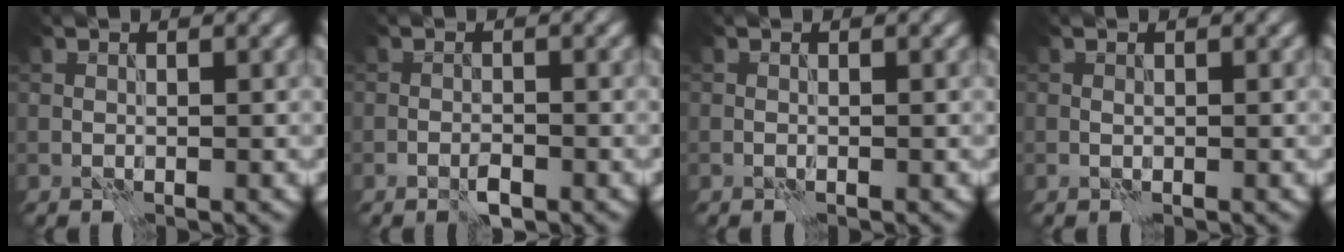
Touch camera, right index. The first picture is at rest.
{"total": 1.6, "force": [-1.0, 0.8, 1.0], "torque": [-0.018, 0.002, -0.019]}
{"total": 0.0}
{"total": 0.6, "force": [0.1, 0.4, 0.4], "torque": [-0.009, 0.001, 0.000]}